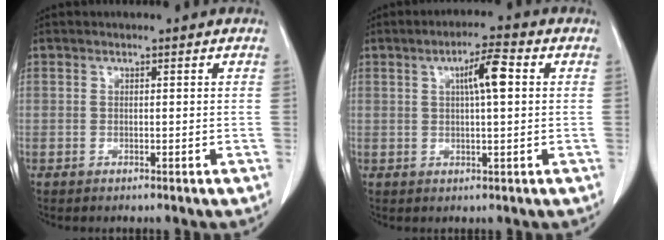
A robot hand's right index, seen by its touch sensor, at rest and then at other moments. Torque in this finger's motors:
{"motor_torque": [0.63, 0.14, 0.19, 0.04]}